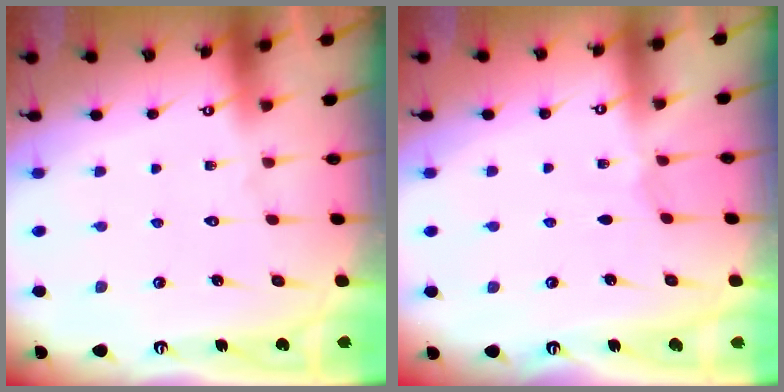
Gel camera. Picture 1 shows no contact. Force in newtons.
{"total": 1.7, "press": 1.7, "slide": 0.4}